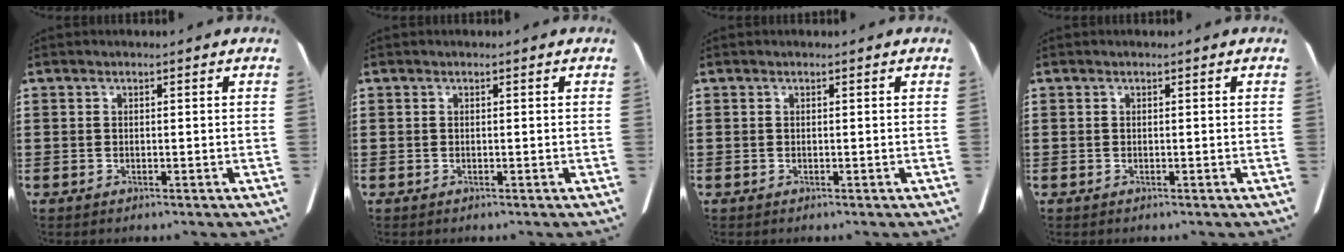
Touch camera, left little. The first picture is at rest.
{"total": 0.0}
{"total": 0.0}
{"total": 0.0}